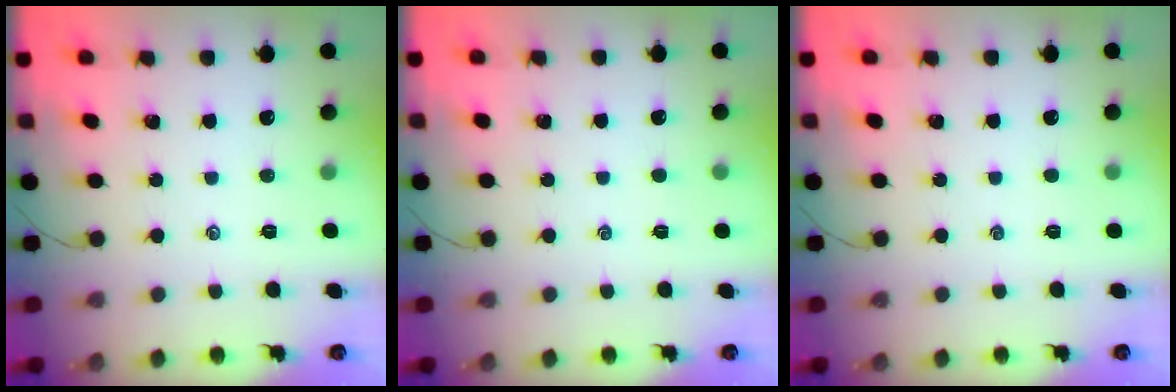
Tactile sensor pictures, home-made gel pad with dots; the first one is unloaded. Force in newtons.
{"total": 1.1, "press": 0.9, "slide": 0.5}
{"total": 0.0}